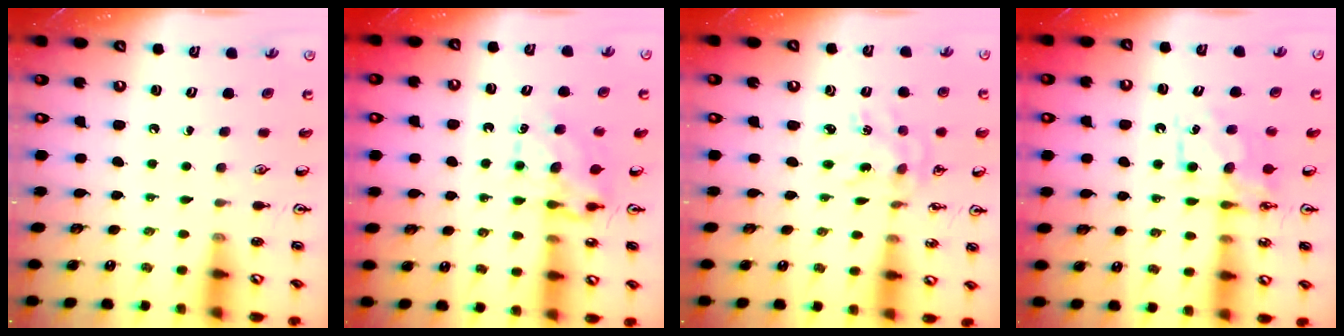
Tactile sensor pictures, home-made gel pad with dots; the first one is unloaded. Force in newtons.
{"total": 6.8, "press": 6.8, "slide": 0.5}
{"total": 2.1, "press": 2.1, "slide": 0.2}
{"total": 7.8, "press": 7.8, "slide": 0.4}